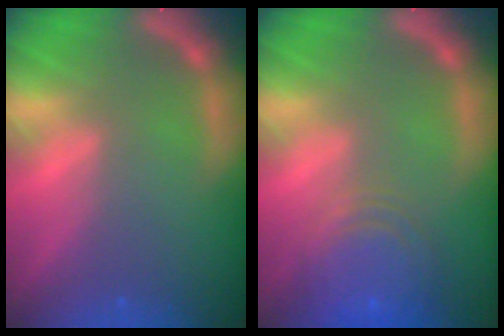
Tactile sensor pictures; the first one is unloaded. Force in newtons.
{"total": 8.0}